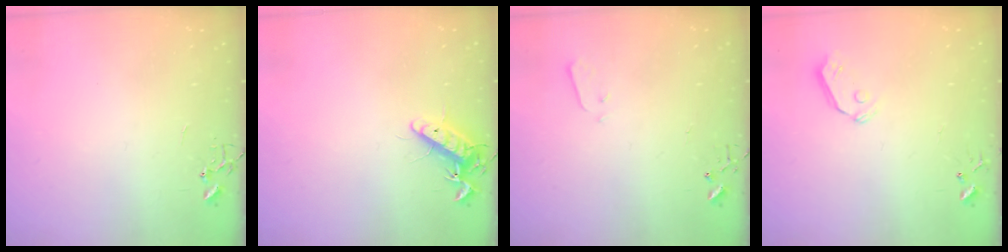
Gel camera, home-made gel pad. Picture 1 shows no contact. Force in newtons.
{"total": 11.3, "press": 11.2, "slide": 1.5}
{"total": 1.9, "press": 1.9, "slide": 0.4}
{"total": 5.8, "press": 5.8, "slide": 0.5}